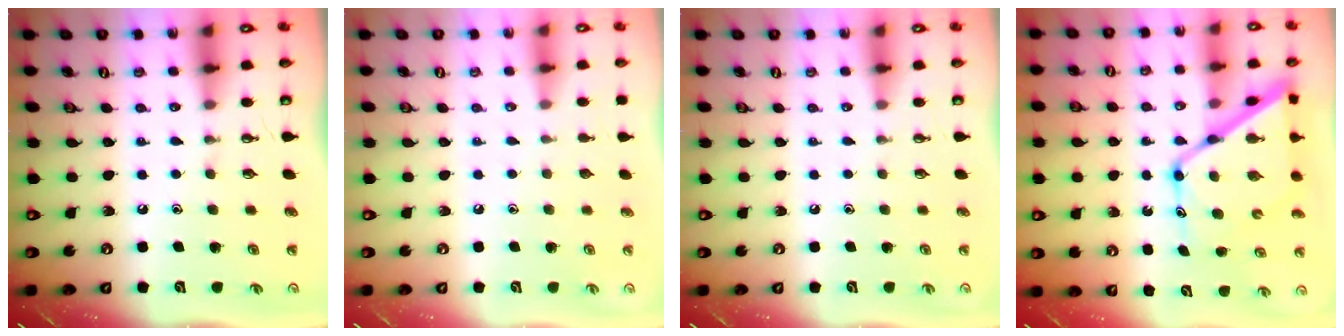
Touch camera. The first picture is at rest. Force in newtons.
{"total": 0.0}
{"total": 0.0}
{"total": 16.7, "press": 16.6, "slide": 1.4}